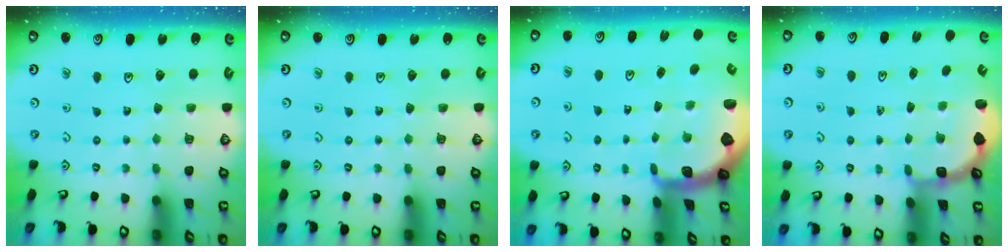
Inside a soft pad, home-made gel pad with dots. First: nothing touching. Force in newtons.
{"total": 0.0}
{"total": 2.6, "press": 2.5, "slide": 0.6}
{"total": 2.4, "press": 1.7, "slide": 1.6}